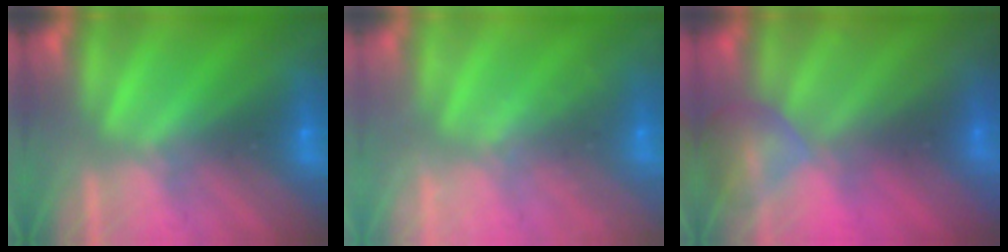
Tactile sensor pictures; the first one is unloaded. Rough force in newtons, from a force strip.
{"total": 2.1}
{"total": 6.9}